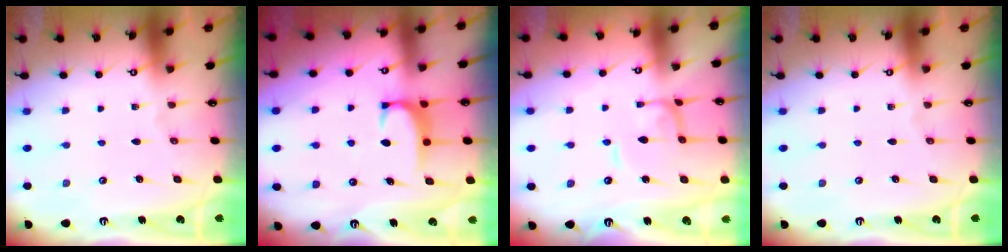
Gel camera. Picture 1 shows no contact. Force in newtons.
{"total": 2.0, "press": 1.9, "slide": 0.5}
{"total": 0.0}
{"total": 0.0}